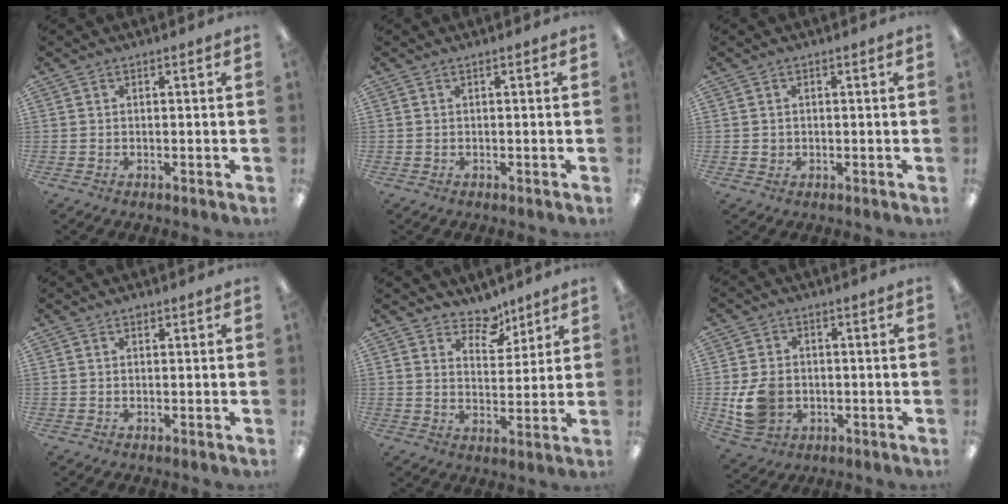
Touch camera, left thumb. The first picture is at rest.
{"total": 0.0}
{"total": 1.3, "force": [0.1, 1.3, 0.2], "torque": [-0.005, 0.005, 0.000]}
{"total": 1.0, "force": [0.6, 0.7, 0.5], "torque": [-0.004, -0.001, 0.009]}
{"total": 7.2, "force": [6.1, 3.6, 1.5], "torque": [-0.014, -0.046, 0.109]}
{"total": 9.3, "force": [-1.6, 7.8, 4.9], "torque": [-0.100, 0.011, -0.026]}